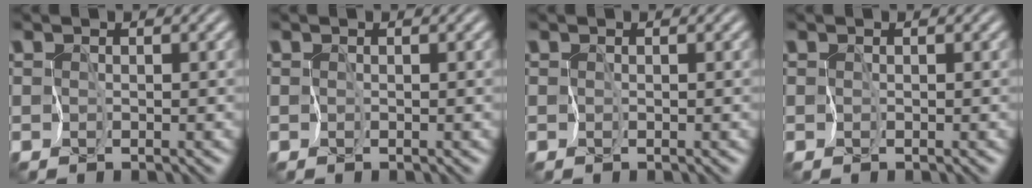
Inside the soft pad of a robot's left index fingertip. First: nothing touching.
{"total": 0.0}
{"total": 0.0}
{"total": 0.0}